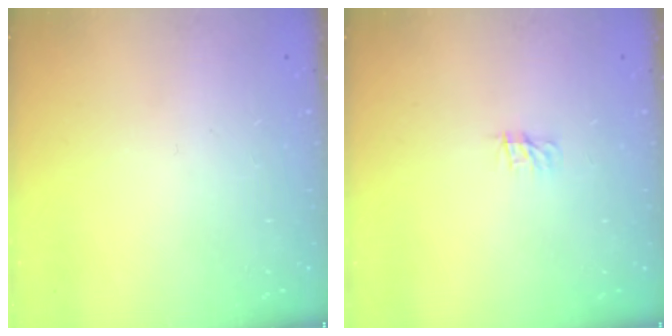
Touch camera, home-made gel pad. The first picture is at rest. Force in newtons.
{"total": 0.0}